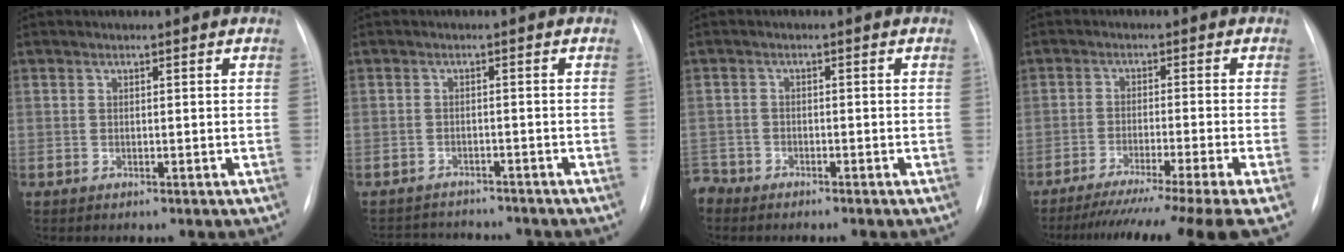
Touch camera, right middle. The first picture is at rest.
{"total": 7.3, "force": [-7.0, 1.5, 1.2], "torque": [-0.017, 0.007, -0.095]}
{"total": 3.2, "force": [-3.1, 1.0, -0.1], "torque": [0.005, -0.004, -0.058]}
{"total": 17.1, "force": [-14.1, -2.7, 9.4], "torque": [-0.112, -0.051, -0.209]}